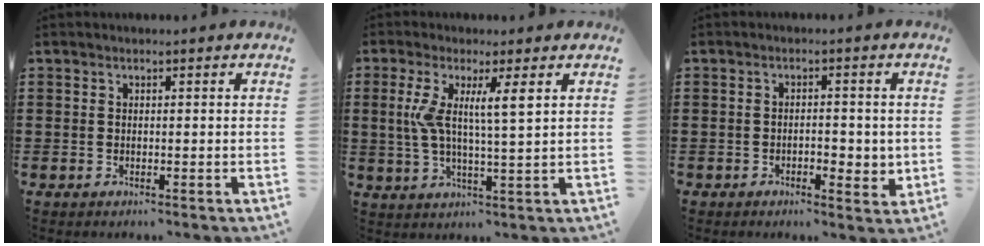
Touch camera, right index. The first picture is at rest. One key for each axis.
{"total": 6.5, "fx": 2.1, "fy": 0.7, "fz": 6.1, "tx": -0.127, "ty": -0.006, "tz": 0.033}
{"total": 3.5, "fx": -0.9, "fy": 1.7, "fz": 3.0, "tx": -0.045, "ty": 0.001, "tz": -0.020}